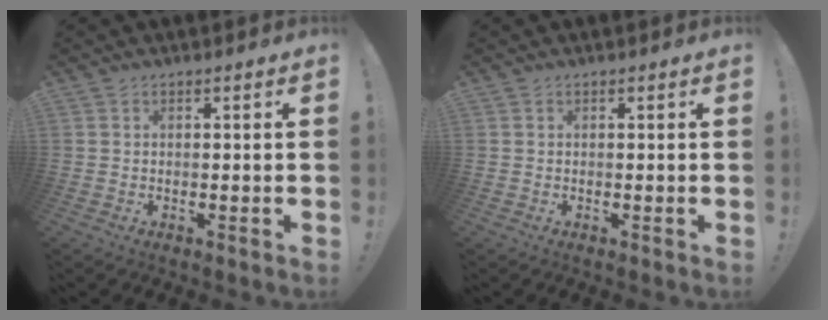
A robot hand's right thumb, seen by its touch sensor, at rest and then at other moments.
{"total": 0.0}